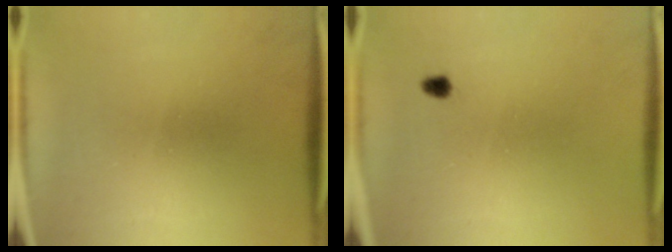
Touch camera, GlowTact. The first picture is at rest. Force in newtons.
{"total": 1.5}